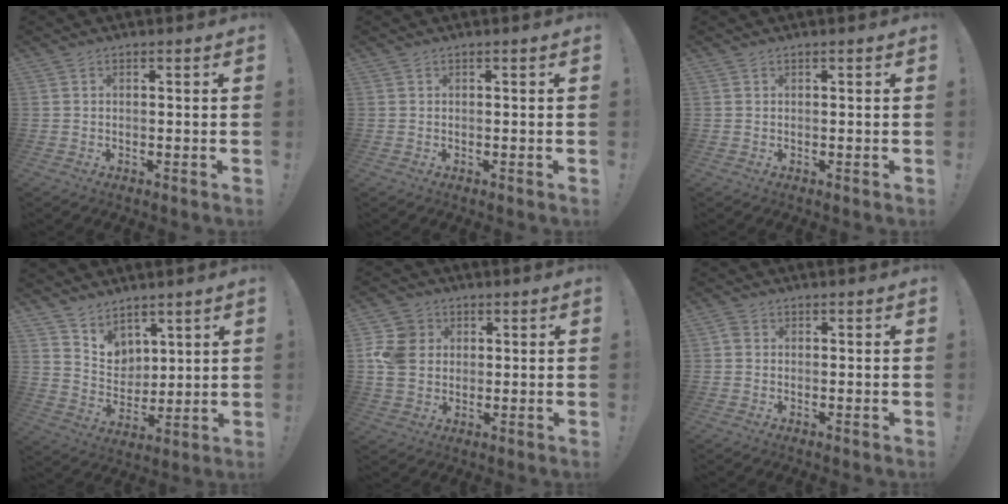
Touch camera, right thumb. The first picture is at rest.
{"total": 0.0}
{"total": 0.0}
{"total": 8.1, "force": [6.4, 4.8, 0.6], "torque": [-0.027, -0.059, 0.131]}
{"total": 10.6, "force": [1.0, 9.0, 5.4], "torque": [-0.112, 0.009, 0.021]}
{"total": 1.4, "force": [-0.2, 1.2, 0.6], "torque": [-0.013, 0.004, -0.002]}